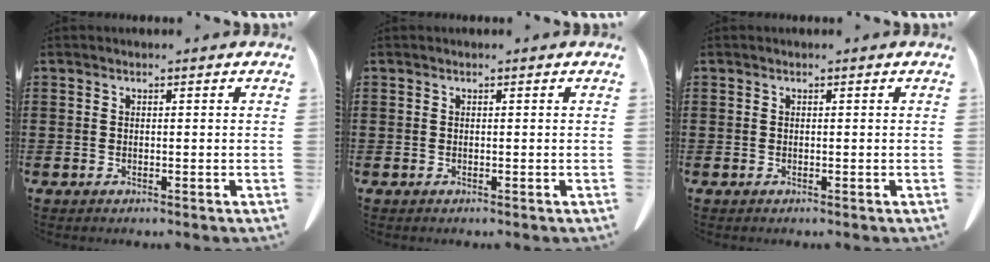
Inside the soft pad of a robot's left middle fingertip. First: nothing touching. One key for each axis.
{"total": 0.0}
{"total": 0.0}